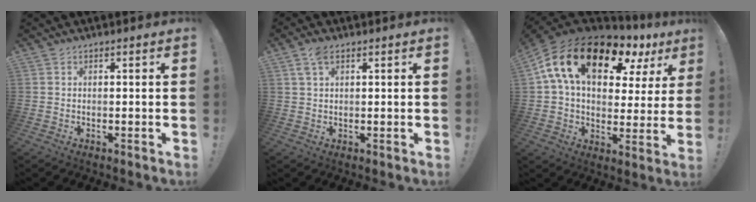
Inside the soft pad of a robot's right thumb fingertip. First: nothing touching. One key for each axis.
{"total": 4.2, "fx": 2.2, "fy": 2.0, "fz": 3.0, "tx": -0.050, "ty": -0.006, "tz": 0.038}
{"total": 19.9, "fx": 10.2, "fy": 10.0, "fz": 13.8, "tx": -0.238, "ty": -0.045, "tz": 0.174}